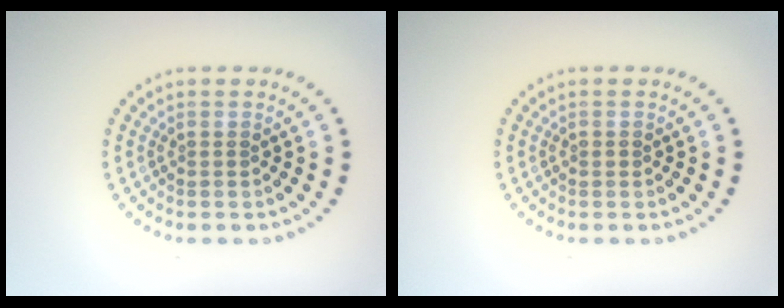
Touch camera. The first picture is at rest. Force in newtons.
{"total": 0.6, "press": 0.6, "slide": 0.0}